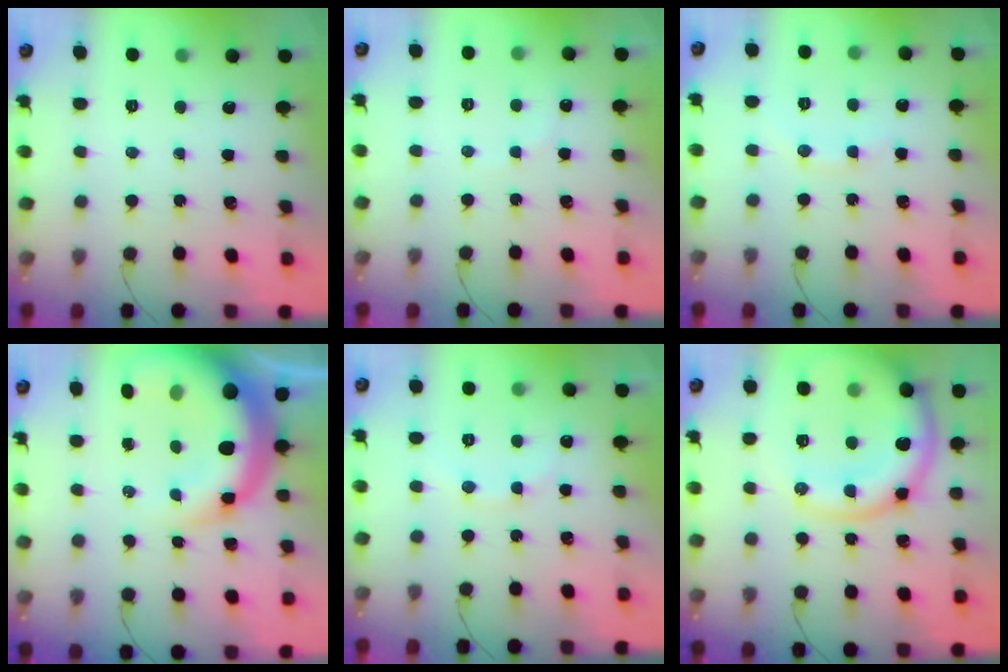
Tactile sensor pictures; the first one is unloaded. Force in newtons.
{"total": 4.7, "press": 4.6, "slide": 0.9}
{"total": 7.5, "press": 7.5, "slide": 1.0}
{"total": 18.1, "press": 17.6, "slide": 4.5}
{"total": 6.6, "press": 6.5, "slide": 1.1}
{"total": 15.8, "press": 15.6, "slide": 2.6}